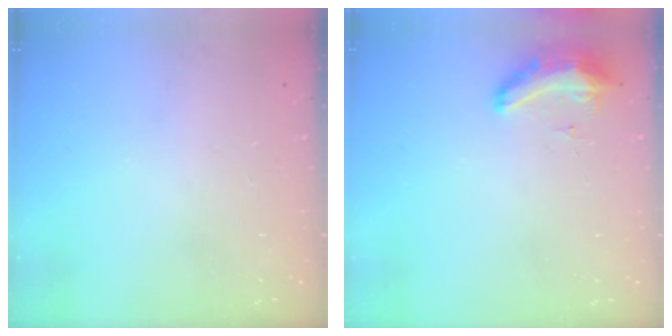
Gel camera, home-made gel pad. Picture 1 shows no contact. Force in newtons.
{"total": 13.8, "press": 10.1, "slide": 9.4}